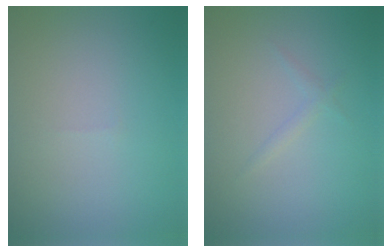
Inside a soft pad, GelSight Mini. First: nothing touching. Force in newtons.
{"total": 0.8, "press": 0.8, "slide": 0.1}